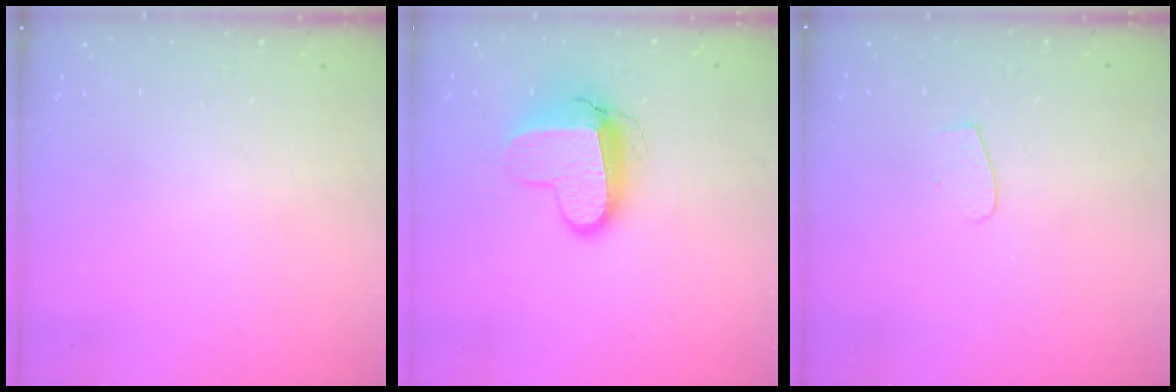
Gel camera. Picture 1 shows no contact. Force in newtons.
{"total": 11.1, "press": 11.0, "slide": 1.0}
{"total": 4.0, "press": 4.0, "slide": 0.4}